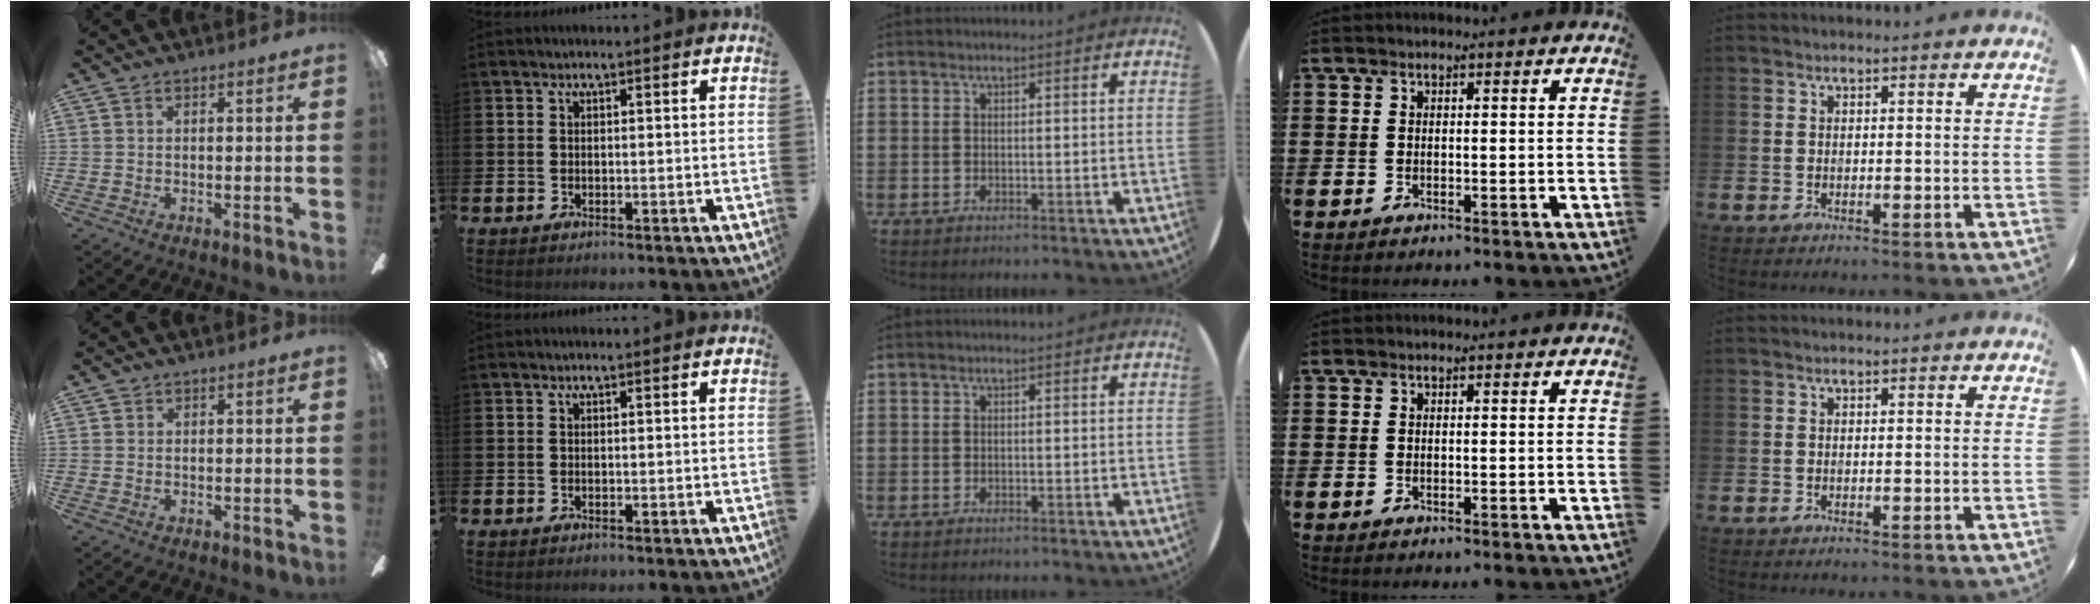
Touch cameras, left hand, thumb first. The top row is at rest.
{}